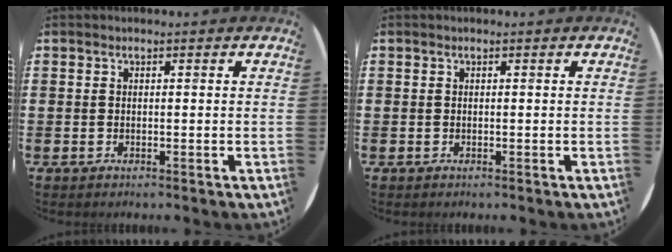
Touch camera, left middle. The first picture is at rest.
{"total": 0.0}